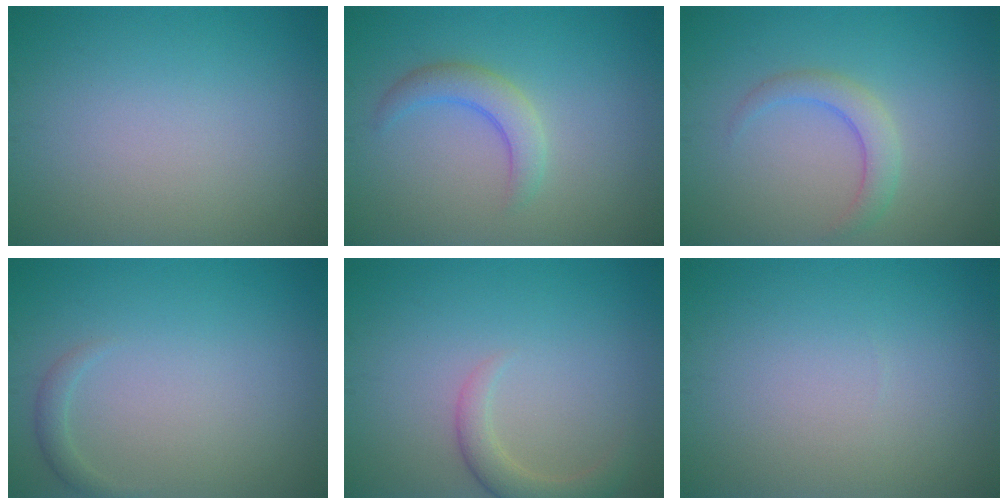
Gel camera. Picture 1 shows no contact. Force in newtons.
{"total": 2.7, "press": 2.7, "slide": 0.2}
{"total": 2.3, "press": 2.3, "slide": 0.0}
{"total": 1.1, "press": 1.1, "slide": 0.0}
{"total": 2.6, "press": 2.5, "slide": 0.4}
{"total": 0.0}